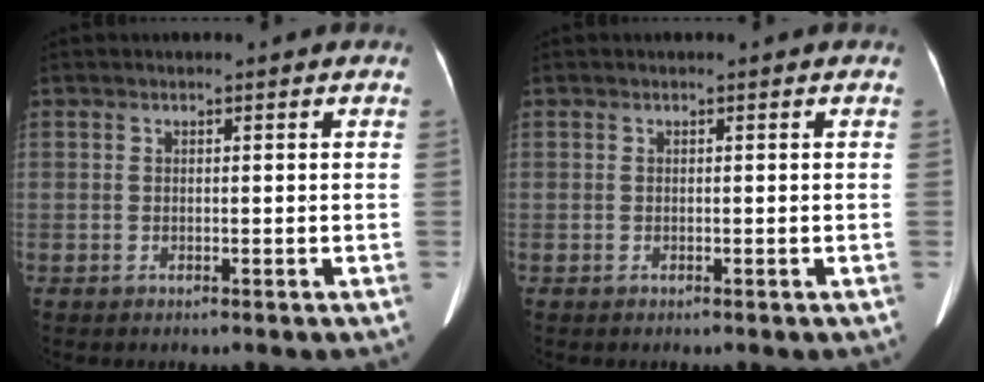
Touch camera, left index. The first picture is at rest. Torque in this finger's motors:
{"motor_torque": [0.02, 0.07, 0.00, -0.01]}